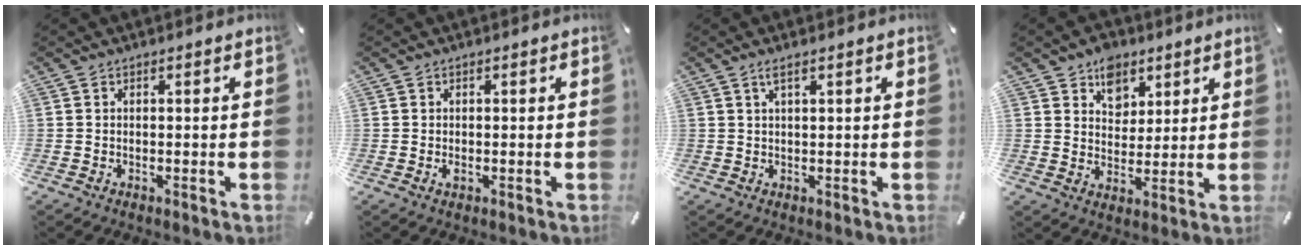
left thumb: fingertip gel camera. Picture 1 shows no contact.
{"total": 0.8, "force": [-0.2, 0.6, 0.6], "torque": [-0.011, -0.002, -0.004]}
{"total": 2.1, "force": [1.1, 0.4, 1.7], "torque": [-0.036, 0.002, 0.018]}
{"total": 7.8, "force": [4.4, 6.1, 1.9], "torque": [-0.015, -0.024, 0.076]}